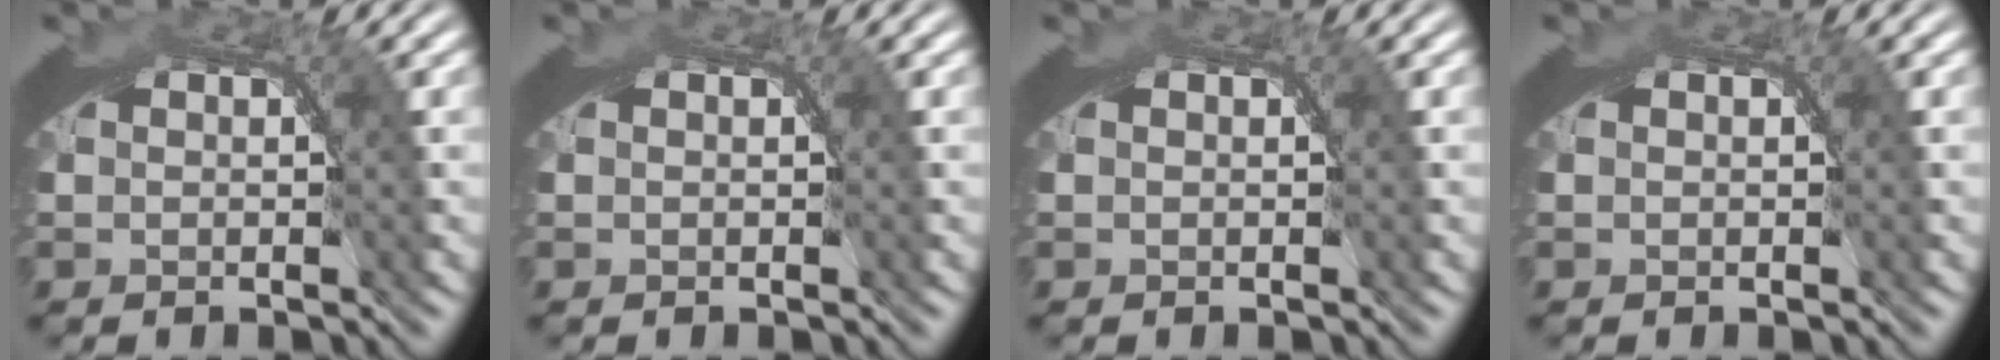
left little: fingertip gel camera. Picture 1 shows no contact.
{"total": 0.0}
{"total": 0.0}
{"total": 0.0}